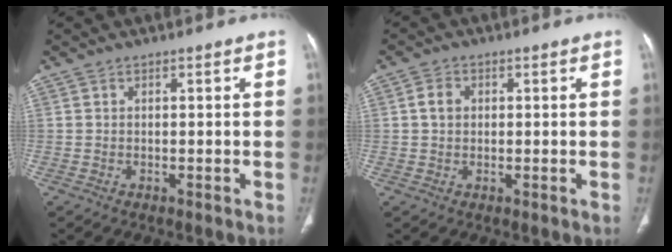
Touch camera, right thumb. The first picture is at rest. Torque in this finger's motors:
{"motor_torque": [0.18, 0.07, 0.37, -0.26, 0.03]}